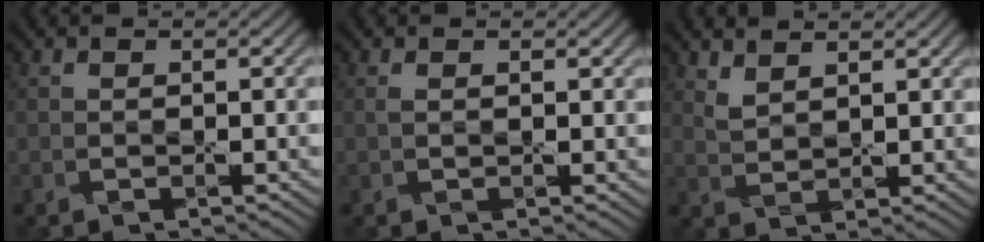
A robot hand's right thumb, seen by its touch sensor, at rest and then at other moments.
{"total": 1.1, "force": [0.4, 0.6, 0.8], "torque": [-0.019, -0.002, 0.009]}
{"total": 2.8, "force": [2.2, 1.1, 1.4], "torque": [-0.036, -0.004, 0.051]}